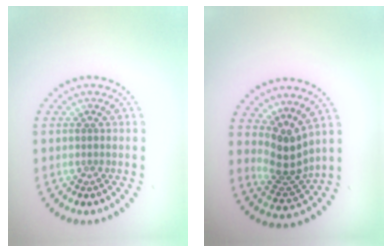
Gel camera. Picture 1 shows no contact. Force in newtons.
{"total": 3.3, "press": 2.4, "slide": 2.3}